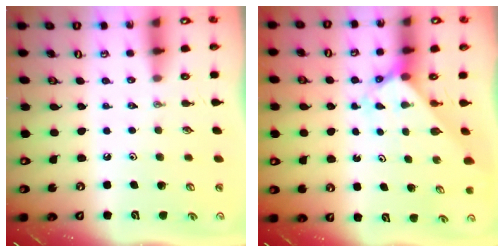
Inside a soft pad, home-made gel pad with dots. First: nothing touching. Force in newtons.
{"total": 2.5, "press": 2.5, "slide": 0.2}